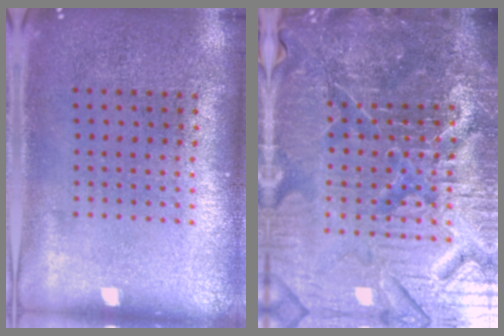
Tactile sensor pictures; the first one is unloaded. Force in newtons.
{"total": 6.9, "press": 6.2, "slide": 3.0}